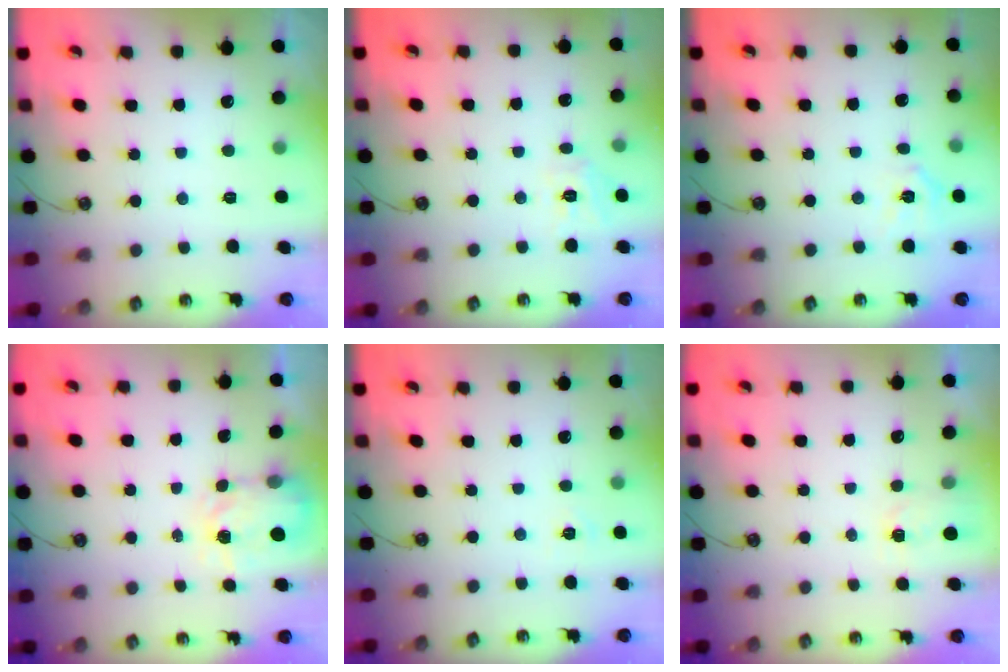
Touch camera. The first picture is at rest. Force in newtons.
{"total": 8.1, "press": 8.1, "slide": 0.6}
{"total": 6.2, "press": 6.2, "slide": 0.5}
{"total": 3.6, "press": 3.6, "slide": 0.4}
{"total": 3.5, "press": 3.4, "slide": 0.4}
{"total": 1.3, "press": 1.2, "slide": 0.2}